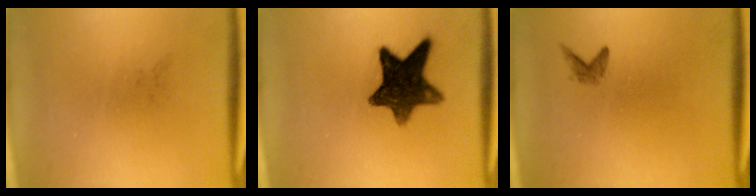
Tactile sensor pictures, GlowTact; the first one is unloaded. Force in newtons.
{"total": 11.1}
{"total": 0.9}